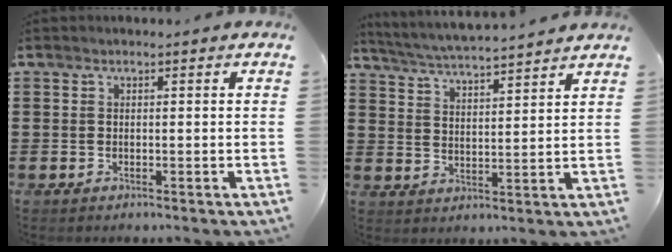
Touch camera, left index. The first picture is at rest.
{"total": 4.6, "force": [4.5, -0.6, 0.9], "torque": [-0.038, -0.029, 0.075]}